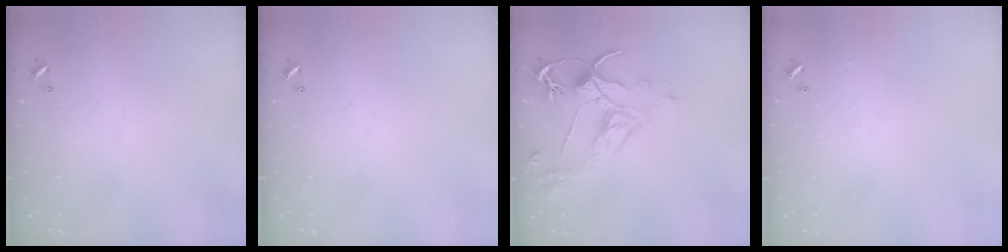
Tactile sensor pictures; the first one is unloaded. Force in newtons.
{"total": 0.0}
{"total": 2.6, "press": 2.2, "slide": 1.3}
{"total": 0.7, "press": 0.3, "slide": 0.7}